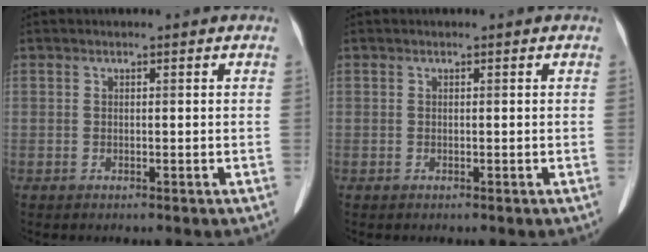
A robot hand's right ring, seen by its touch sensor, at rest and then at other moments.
{"total": 0.0}